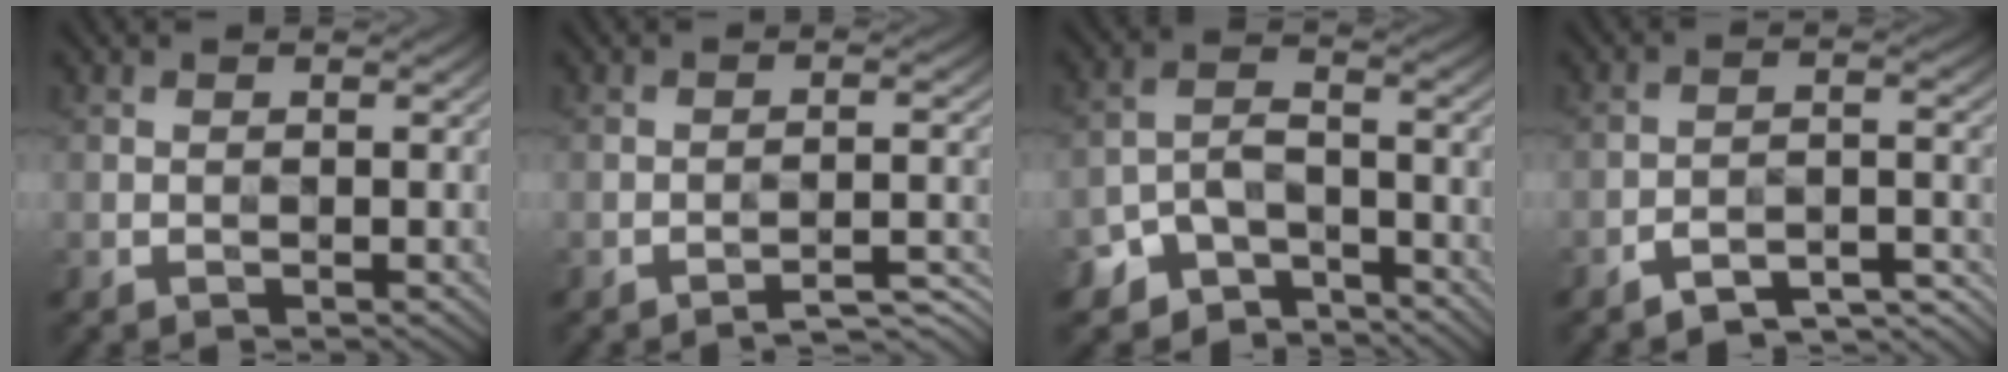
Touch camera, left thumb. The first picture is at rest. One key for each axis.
{"total": 3.5, "fx": -2.9, "fy": 0.3, "fz": 1.8, "tx": -0.026, "ty": 0.009, "tz": -0.044}
{"total": 7.7, "fx": -6.1, "fy": 3.7, "fz": 2.8, "tx": -0.046, "ty": -0.007, "tz": -0.118}
{"total": 5.9, "fx": -5.0, "fy": 1.5, "fz": 2.7, "tx": -0.043, "ty": -0.001, "tz": -0.080}